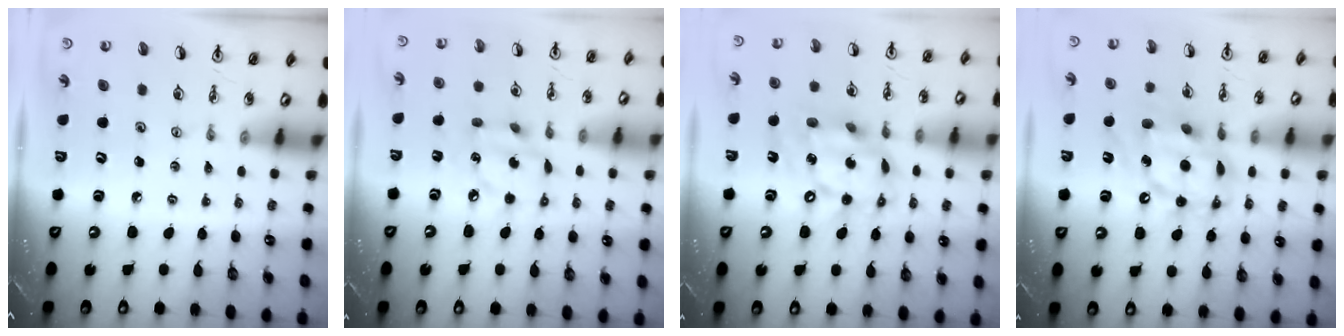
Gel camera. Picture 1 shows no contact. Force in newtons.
{"total": 10.6, "press": 10.6, "slide": 0.7}
{"total": 14.5, "press": 14.4, "slide": 1.1}
{"total": 14.5, "press": 14.4, "slide": 1.5}